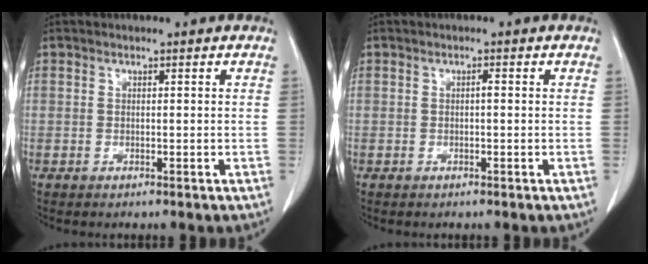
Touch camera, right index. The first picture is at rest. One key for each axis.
{"total": 0.6, "fx": -0.1, "fy": 0.1, "fz": 0.6, "tx": -0.010, "ty": 0.002, "tz": 0.000}